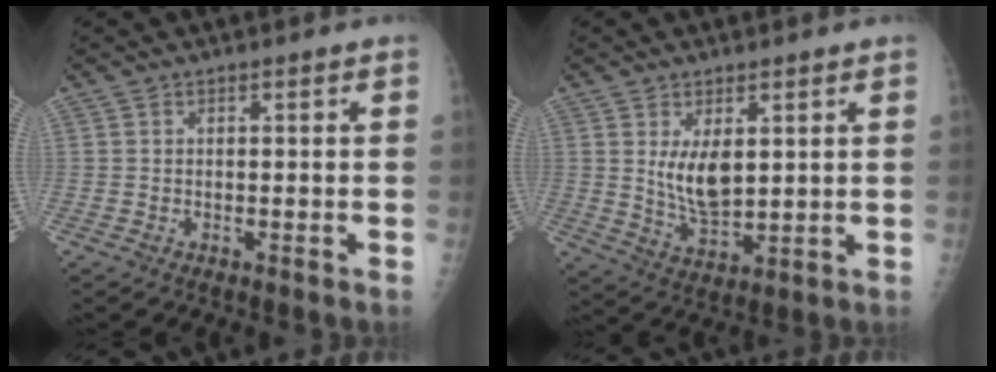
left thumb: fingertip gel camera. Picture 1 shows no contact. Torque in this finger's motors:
{"motor_torque": [1.06, 0.90, 1.16, -0.17, 0.09]}